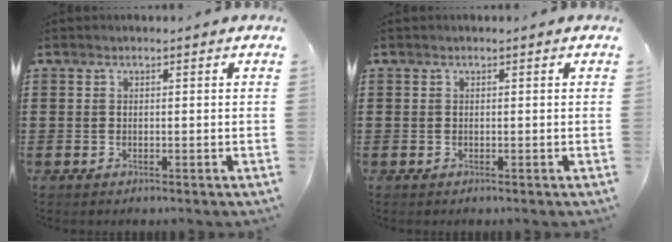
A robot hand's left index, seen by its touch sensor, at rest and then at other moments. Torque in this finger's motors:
{"motor_torque": [0.00, 0.00, 0.00, 0.01]}